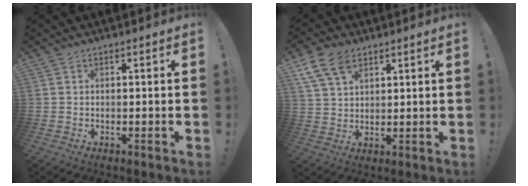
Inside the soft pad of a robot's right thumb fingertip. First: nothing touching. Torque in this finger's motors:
{"motor_torque": [0.01, 0.16, 0.26, 0.05, 0.02]}